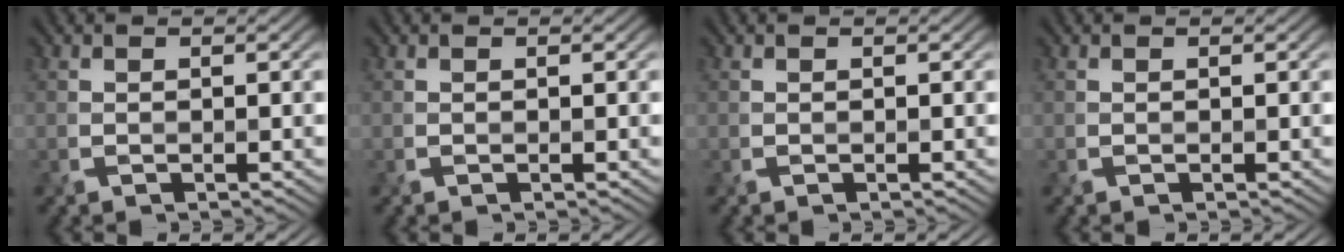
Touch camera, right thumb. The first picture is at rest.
{"total": 0.0}
{"total": 0.0}
{"total": 0.0}